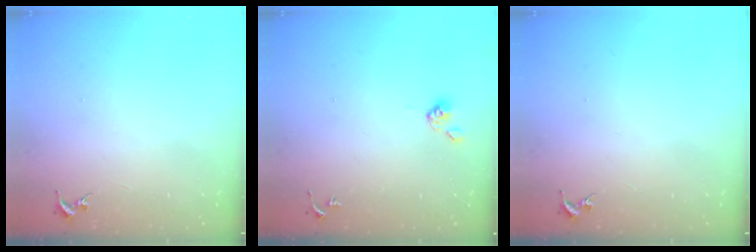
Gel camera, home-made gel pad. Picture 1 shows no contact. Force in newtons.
{"total": 4.0, "press": 3.9, "slide": 0.8}
{"total": 0.0}